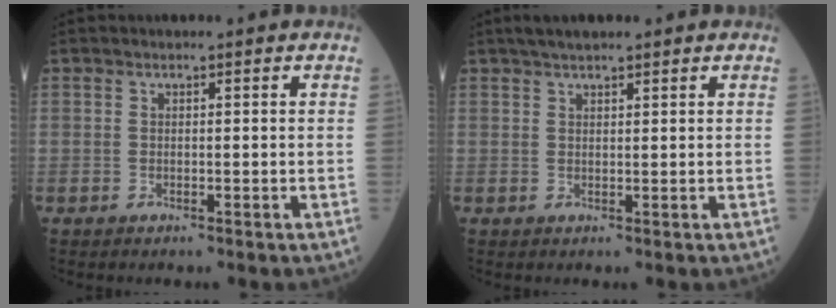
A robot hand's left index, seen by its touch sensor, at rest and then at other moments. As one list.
[{"total": 3.9, "force": [3.2, 0.9, 2.2], "torque": [-0.037, 0.024, 0.054]}]